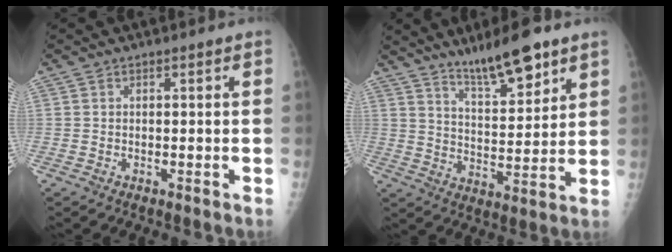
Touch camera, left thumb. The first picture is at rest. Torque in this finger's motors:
{"motor_torque": [0.01, 0.44, -0.13, -0.28, 0.08]}